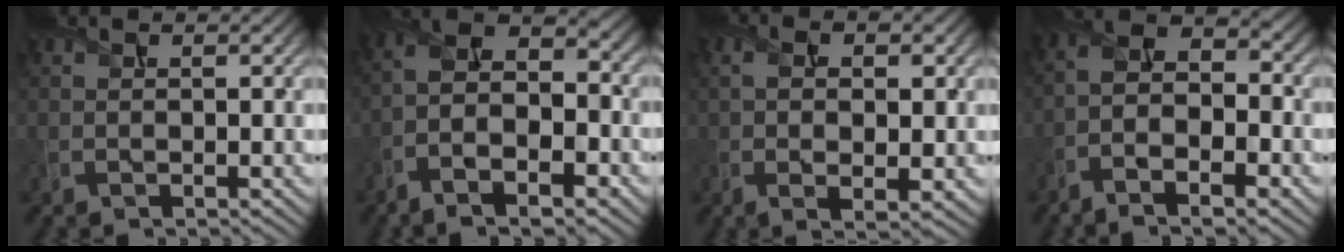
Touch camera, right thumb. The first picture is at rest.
{"total": 10.8, "force": [-5.6, 4.9, 7.8], "torque": [-0.163, -0.016, -0.107]}
{"total": 5.8, "force": [0.2, 2.8, 5.1], "torque": [-0.095, -0.005, 0.009]}
{"total": 8.5, "force": [-4.8, 3.4, 6.1], "torque": [-0.122, -0.012, -0.094]}